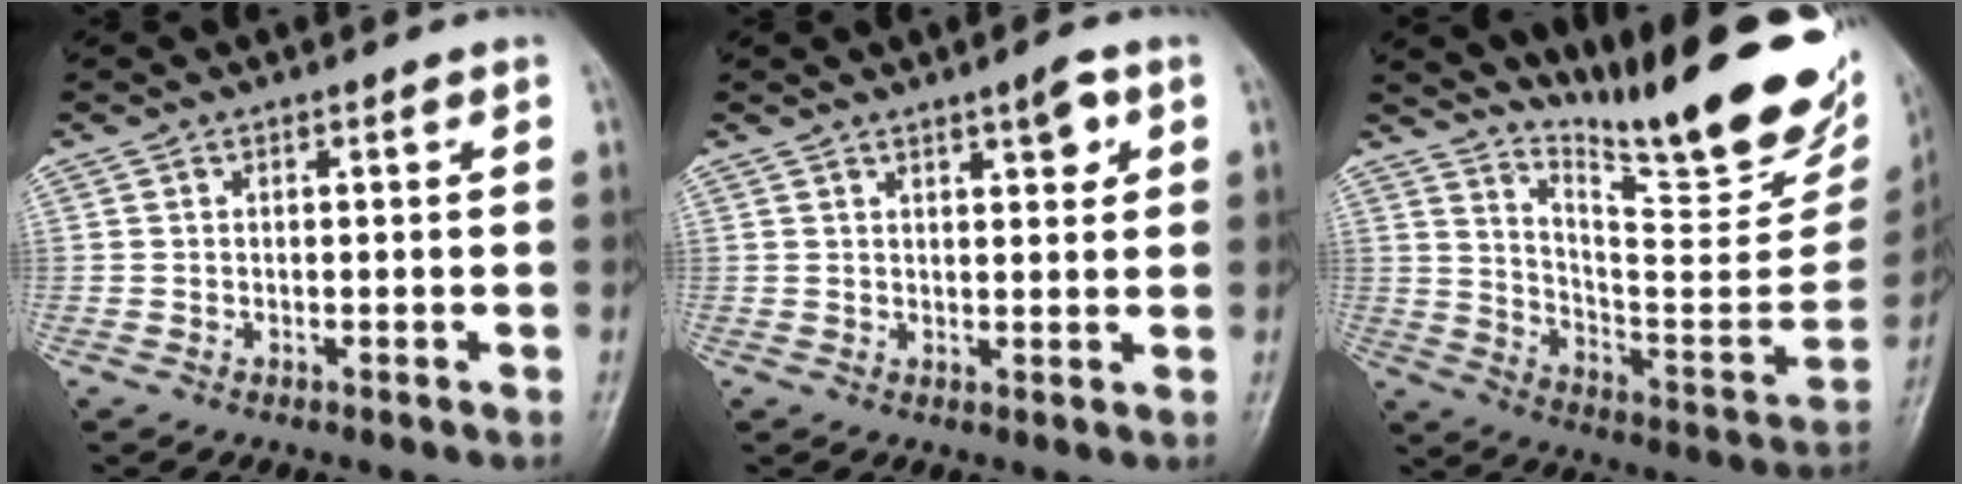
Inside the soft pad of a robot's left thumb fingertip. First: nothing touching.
{"total": 4.1, "force": [2.2, 1.1, 3.2], "torque": [-0.041, -0.012, 0.033]}
{"total": 25.4, "force": [19.7, 4.1, 15.5], "torque": [-0.205, -0.141, 0.299]}